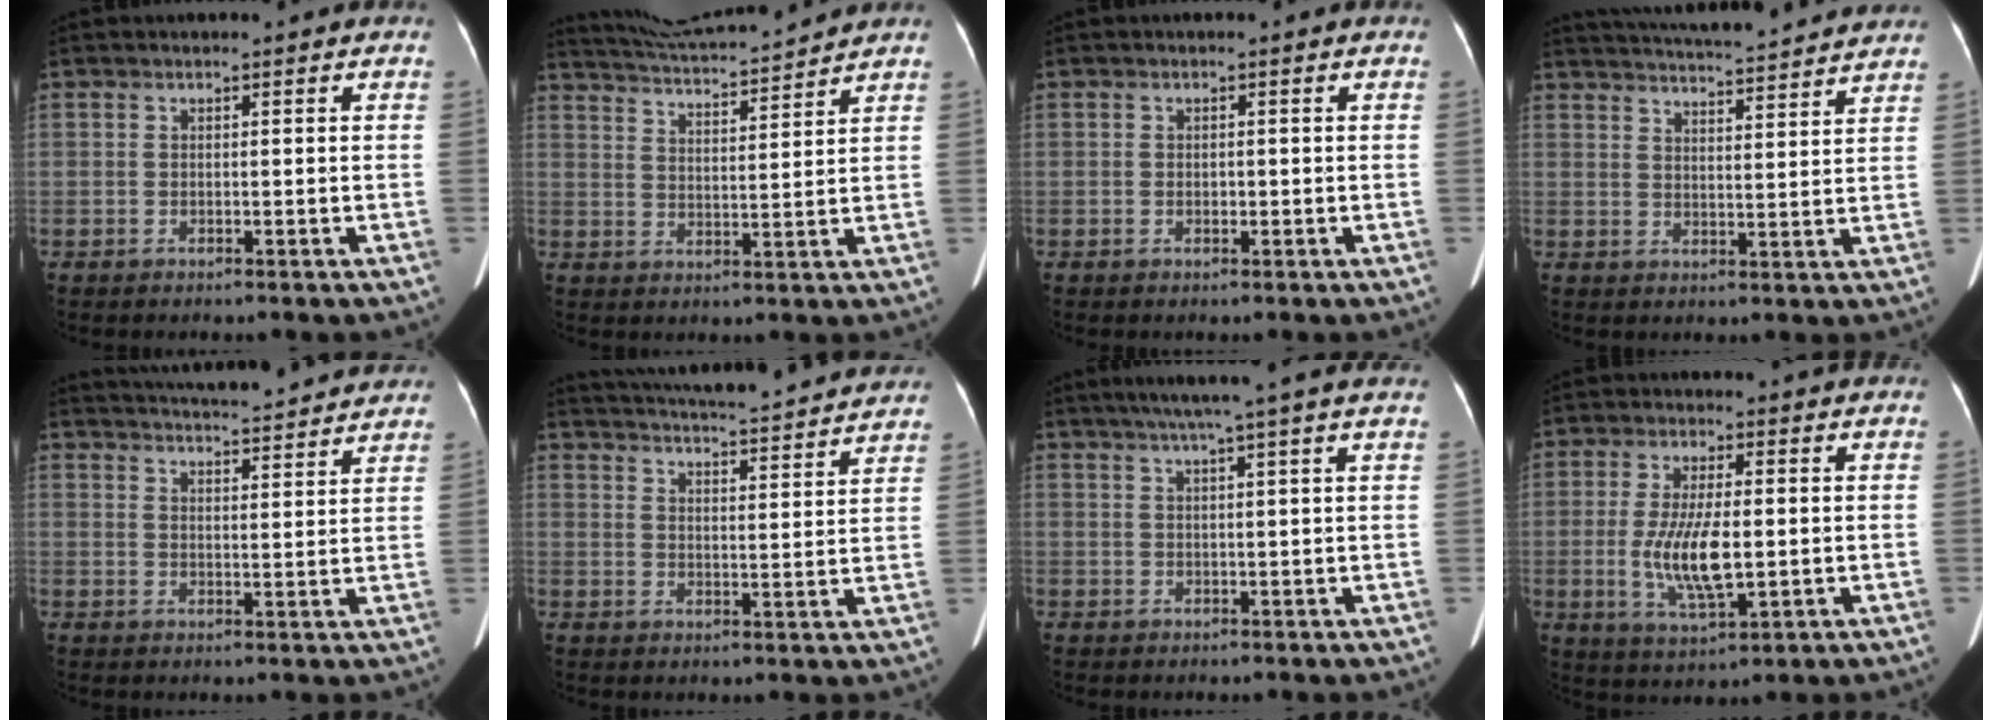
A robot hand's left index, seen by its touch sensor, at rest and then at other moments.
{"total": 12.3, "force": [11.8, -0.1, 3.6], "torque": [-0.074, 0.007, 0.182]}
{"total": 0.8, "force": [-0.5, 0.6, 0.4], "torque": [-0.010, -0.008, -0.009]}
{"total": 17.6, "force": [16.4, 1.3, 6.3], "torque": [-0.104, 0.014, 0.219]}
{"total": 15.6, "force": [14.6, 1.7, 5.3], "torque": [-0.083, 0.018, 0.192]}
{"total": 20.9, "force": [19.4, 2.0, 7.6], "torque": [-0.126, -0.001, 0.251]}
{"total": 6.8, "force": [5.2, -1.4, 4.3], "torque": [-0.059, 0.022, 0.070]}
{"total": 8.9, "force": [-1.1, 2.5, 8.5], "torque": [-0.178, -0.019, -0.015]}